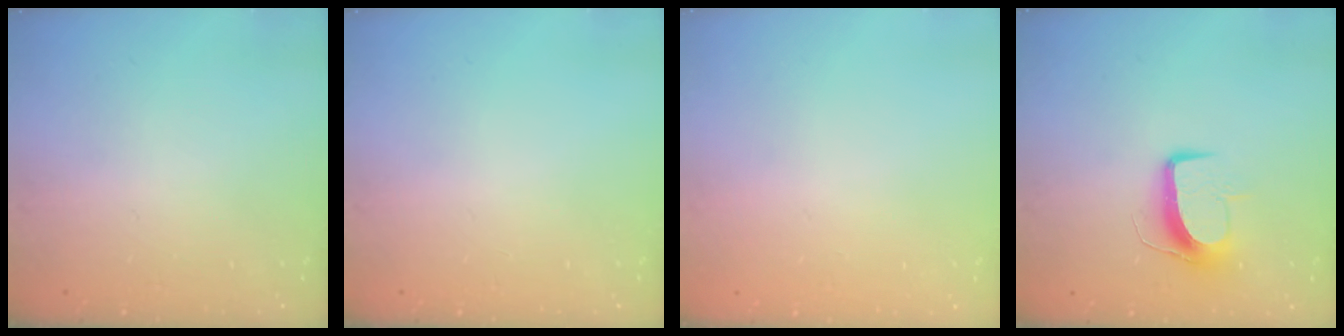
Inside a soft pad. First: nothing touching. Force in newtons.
{"total": 0.0}
{"total": 0.0}
{"total": 9.6, "press": 9.6, "slide": 0.2}